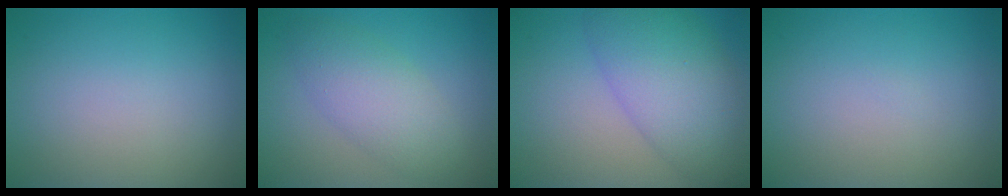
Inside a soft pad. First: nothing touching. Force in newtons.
{"total": 4.4, "press": 4.4, "slide": 0.2}
{"total": 8.0, "press": 8.0, "slide": 0.1}
{"total": 0.0}